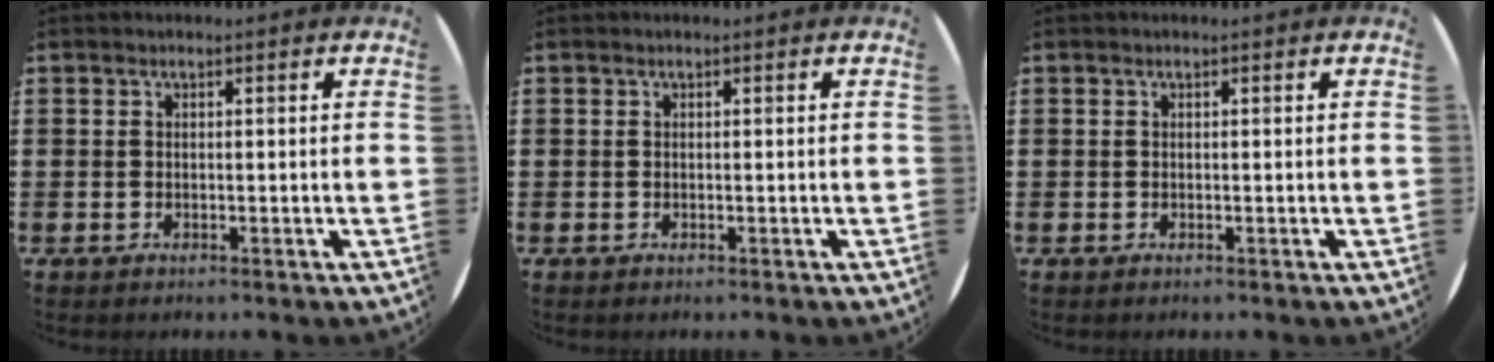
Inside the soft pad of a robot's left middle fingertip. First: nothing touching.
{"total": 0.0}
{"total": 0.0}